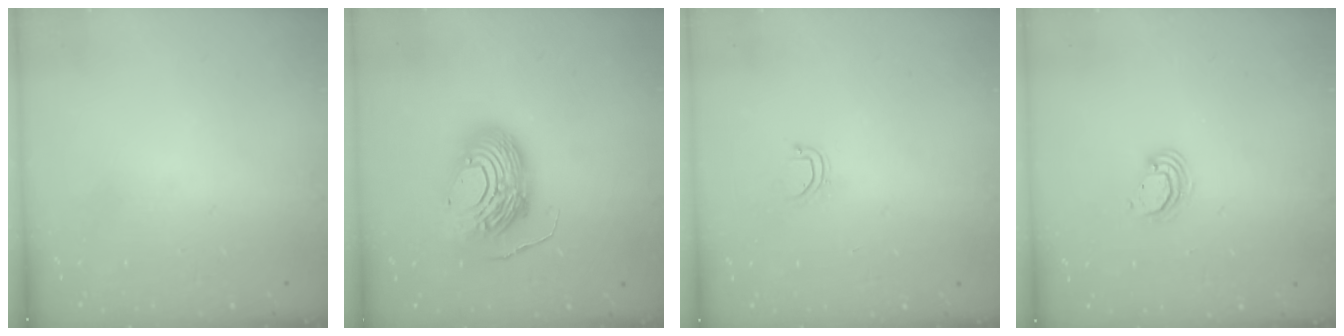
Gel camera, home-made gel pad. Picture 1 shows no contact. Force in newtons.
{"total": 13.1, "press": 13.1, "slide": 1.3}
{"total": 4.6, "press": 4.6, "slide": 0.4}
{"total": 4.1, "press": 4.1, "slide": 0.2}